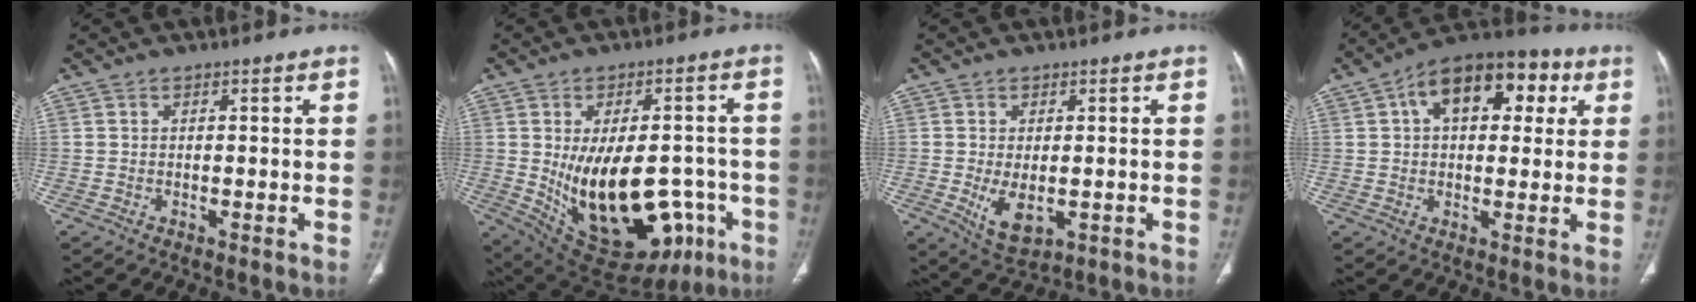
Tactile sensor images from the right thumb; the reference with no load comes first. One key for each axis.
{"total": 23.6, "fx": -5.7, "fy": 13.0, "fz": 18.9, "tx": -0.283, "ty": 0.005, "tz": -0.047}
{"total": 6.4, "fx": -1.2, "fy": 3.5, "fz": 5.2, "tx": -0.089, "ty": -0.015, "tz": -0.008}
{"total": 16.3, "fx": 5.2, "fy": 9.5, "fz": 12.1, "tx": -0.139, "ty": 0.023, "tz": 0.070}